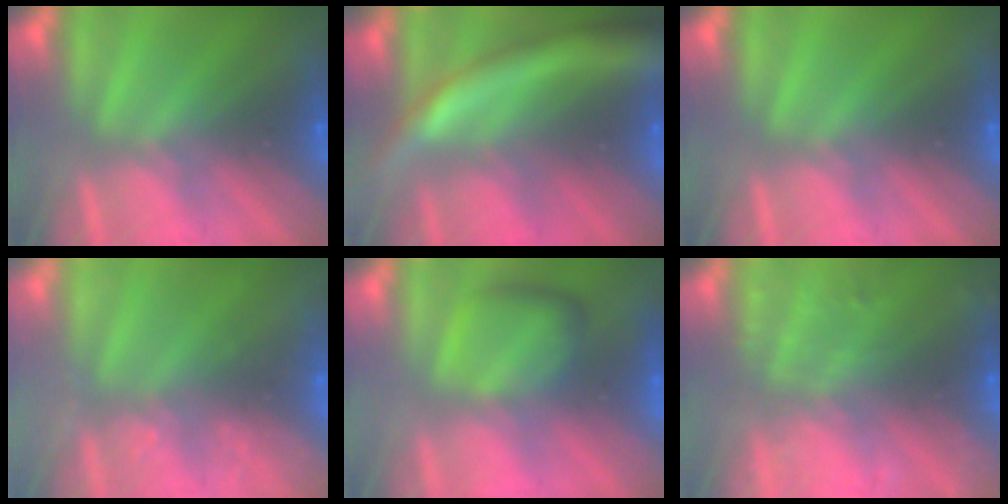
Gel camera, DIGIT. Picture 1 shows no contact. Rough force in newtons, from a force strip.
{"total": 6.6}
{"total": 0.0}
{"total": 2.3}
{"total": 2.4}
{"total": 9.5}